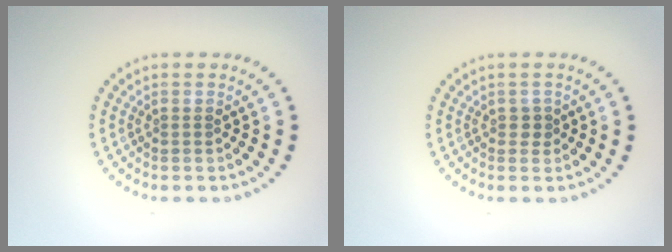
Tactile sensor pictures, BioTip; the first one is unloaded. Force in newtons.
{"total": 0.8, "press": 0.7, "slide": 0.4}